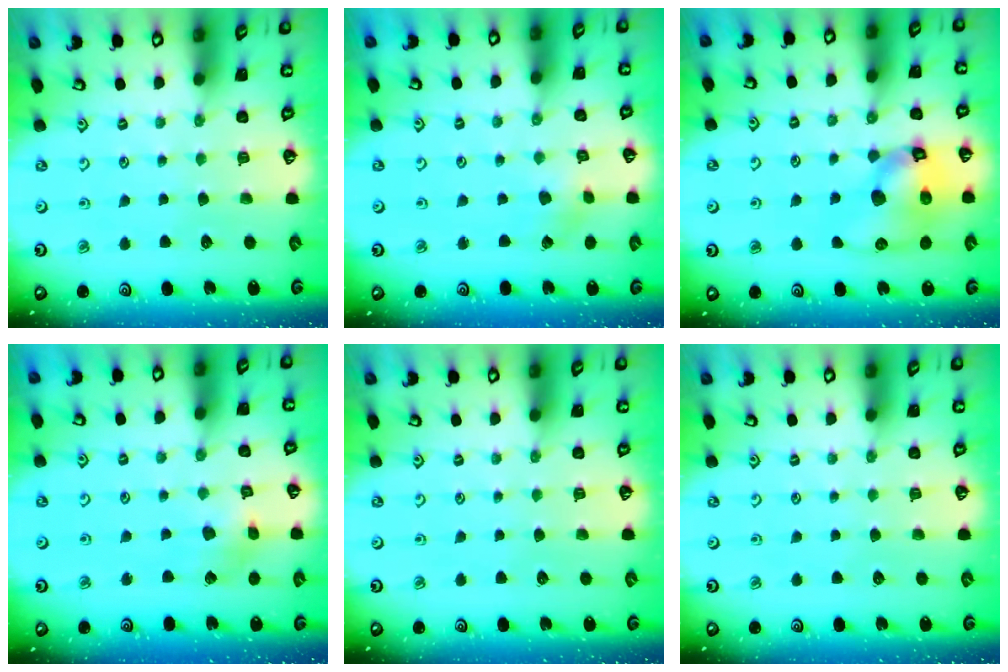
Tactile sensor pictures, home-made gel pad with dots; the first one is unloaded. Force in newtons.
{"total": 2.3, "press": 2.3, "slide": 0.3}
{"total": 14.5, "press": 14.3, "slide": 2.1}
{"total": 4.8, "press": 4.7, "slide": 0.6}
{"total": 0.0}
{"total": 0.0}